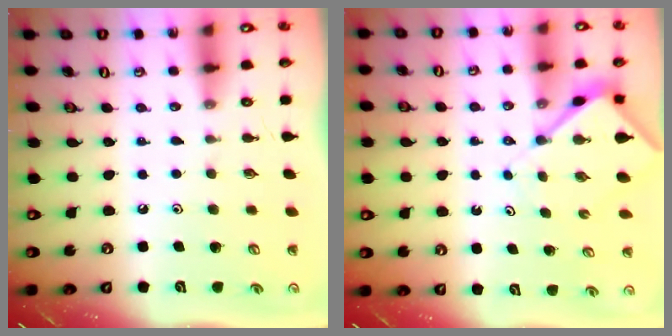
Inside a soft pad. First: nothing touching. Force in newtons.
{"total": 6.4, "press": 6.3, "slide": 0.8}